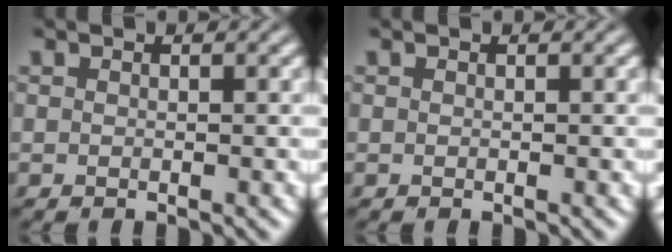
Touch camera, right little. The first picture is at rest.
{"total": 0.0}